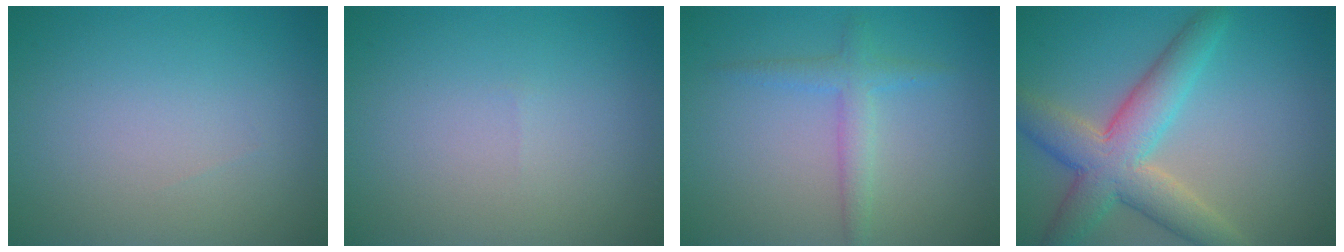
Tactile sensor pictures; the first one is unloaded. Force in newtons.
{"total": 0.0}
{"total": 2.3, "press": 2.3, "slide": 0.1}
{"total": 6.9, "press": 6.9, "slide": 0.4}